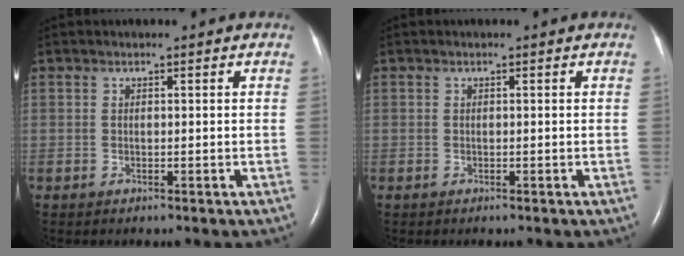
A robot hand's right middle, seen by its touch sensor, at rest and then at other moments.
{"total": 0.0}